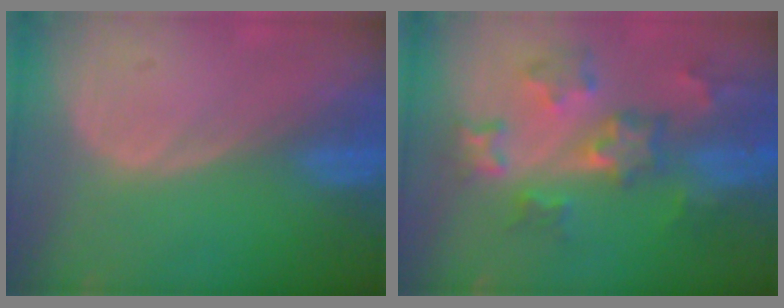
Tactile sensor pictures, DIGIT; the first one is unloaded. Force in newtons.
{"total": 8.8, "press": 7.9, "slide": 3.8}